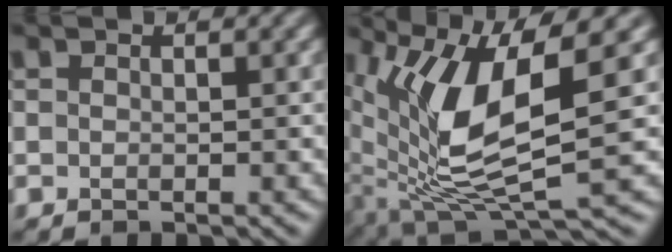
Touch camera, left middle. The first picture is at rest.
{"total": 10.4, "force": [1.8, 4.0, 9.4], "torque": [-0.199, -0.012, 0.045]}